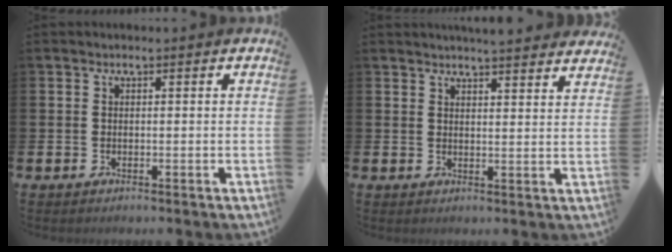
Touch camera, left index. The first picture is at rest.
{"total": 4.4, "force": [4.4, -0.3, 0.1], "torque": [-0.003, -0.026, 0.078]}